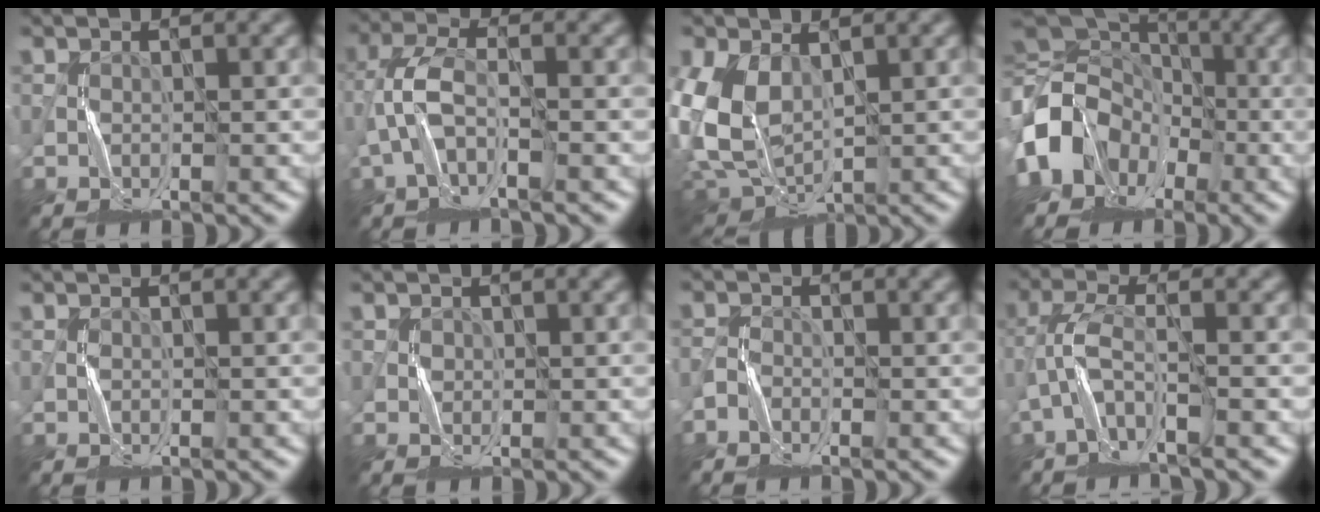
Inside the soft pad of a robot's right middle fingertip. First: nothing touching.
{"total": 3.2, "force": [-1.6, 1.1, 2.6], "torque": [-0.065, 0.012, -0.039]}
{"total": 6.7, "force": [0.8, 4.3, 5.1], "torque": [-0.123, -0.007, 0.013]}
{"total": 13.3, "force": [-4.2, 10.9, 6.4], "torque": [-0.130, -0.004, -0.107]}
{"total": 0.0}
{"total": 1.1, "force": [0.4, 1.0, 0.0], "torque": [0.000, 0.002, 0.009]}
{"total": 1.3, "force": [-1.3, 0.4, 0.1], "torque": [-0.001, 0.005, -0.027]}
{"total": 3.2, "force": [-2.0, 0.5, 2.4], "torque": [-0.058, 0.011, -0.049]}